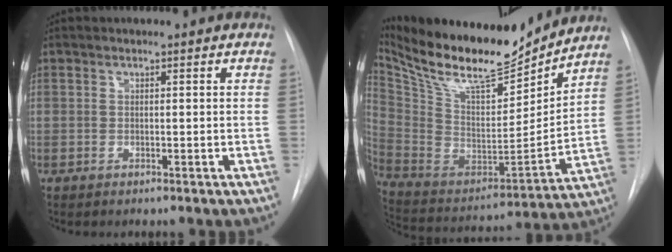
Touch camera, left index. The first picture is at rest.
{"total": 22.7, "force": [19.8, 4.3, 10.1], "torque": [-0.198, -0.016, 0.338]}